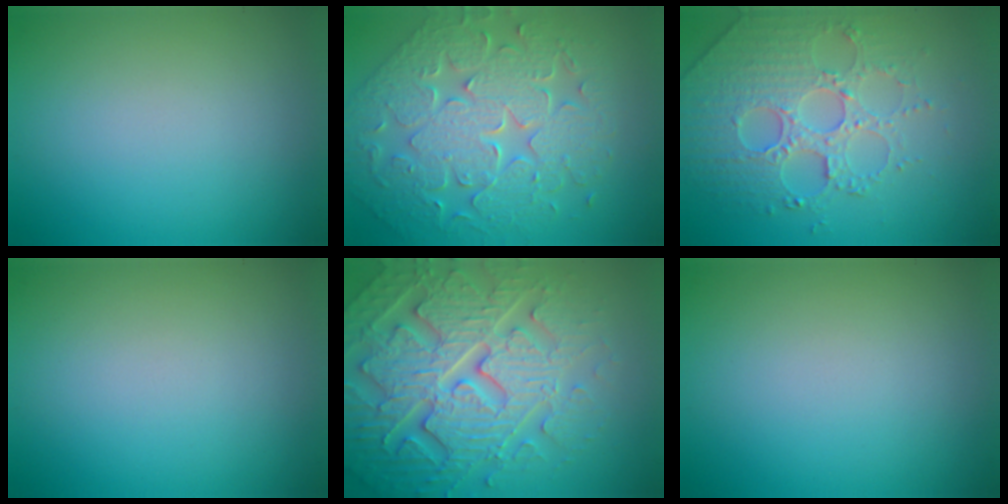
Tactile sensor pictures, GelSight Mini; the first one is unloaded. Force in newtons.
{"total": 9.3, "press": 7.1, "slide": 6.1}
{"total": 4.7, "press": 4.5, "slide": 1.1}
{"total": 0.0}
{"total": 8.1, "press": 7.9, "slide": 2.0}
{"total": 0.0}